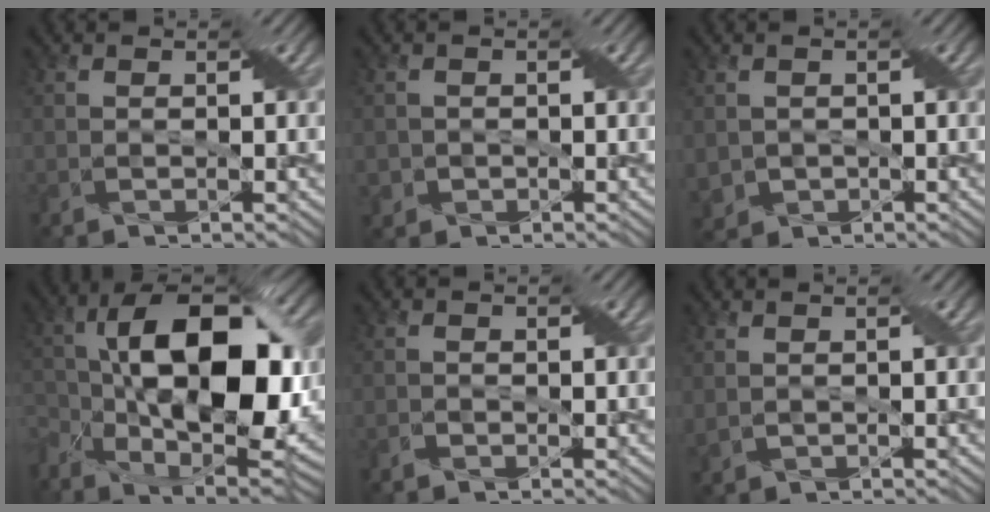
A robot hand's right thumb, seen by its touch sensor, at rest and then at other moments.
{"total": 1.4, "force": [-0.4, 1.4, 0.0], "torque": [0.000, -0.004, -0.008]}
{"total": 2.6, "force": [-0.1, 2.5, 0.8], "torque": [-0.038, -0.013, 0.000]}
{"total": 18.5, "force": [-0.9, 9.9, 15.6], "torque": [-0.273, -0.006, -0.013]}
{"total": 0.8, "force": [-0.4, 0.6, 0.3], "torque": [-0.008, 0.000, -0.010]}
{"total": 1.2, "force": [0.5, 0.9, 0.6], "torque": [-0.024, 0.000, 0.015]}